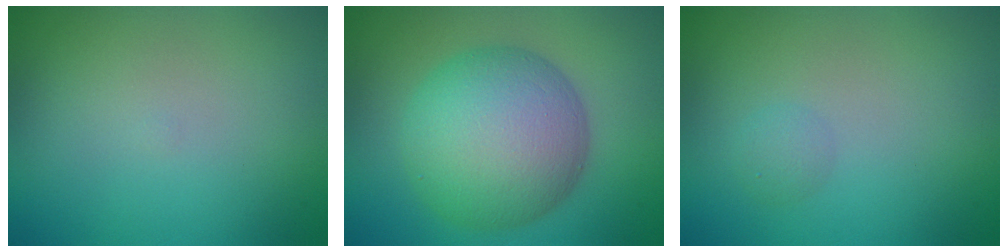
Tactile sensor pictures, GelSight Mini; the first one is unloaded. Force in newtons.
{"total": 10.5, "press": 10.5, "slide": 0.2}
{"total": 1.0, "press": 1.0, "slide": 0.0}